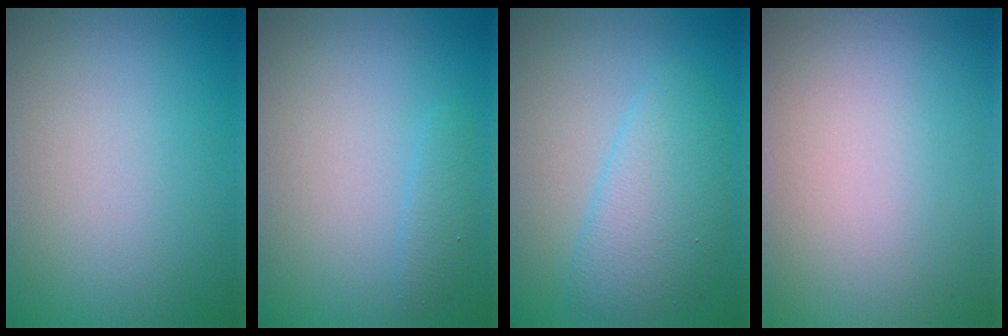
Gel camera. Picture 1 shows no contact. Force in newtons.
{"total": 1.2, "press": 1.2, "slide": 0.1}
{"total": 4.1, "press": 4.1, "slide": 0.2}
{"total": 0.5, "press": 0.5, "slide": 0.0}